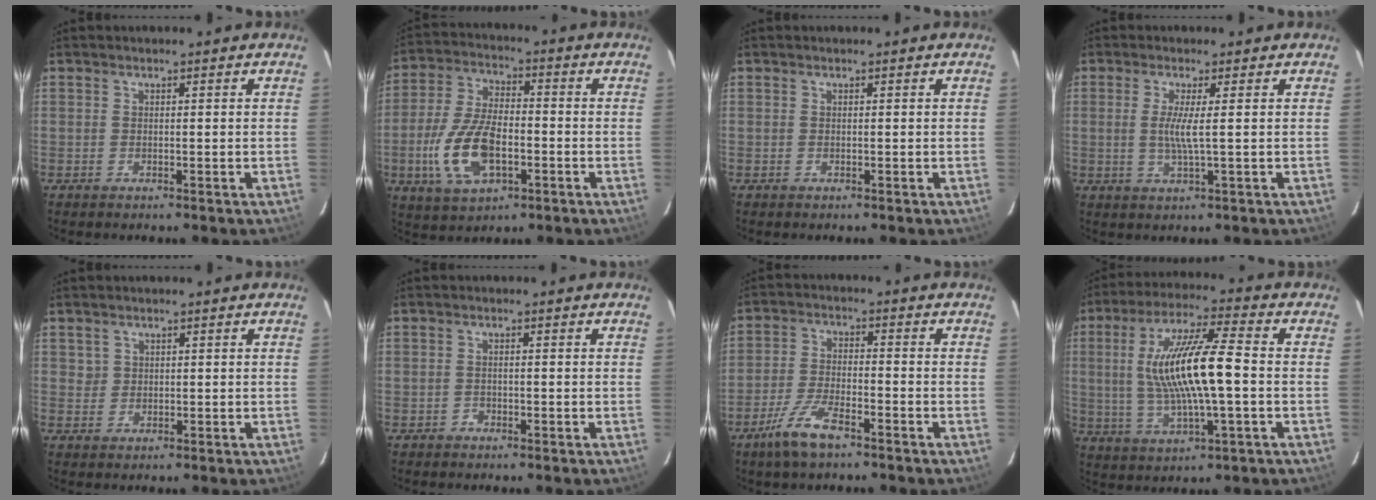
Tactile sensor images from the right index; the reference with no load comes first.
{"total": 13.9, "force": [-4.1, 6.8, 11.3], "torque": [-0.245, -0.002, -0.071]}
{"total": 0.0}
{"total": 3.9, "force": [0.3, -0.5, 3.9], "torque": [-0.075, -0.008, 0.002]}
{"total": 1.3, "force": [0.6, 1.2, 0.0], "torque": [0.007, 0.006, 0.011]}
{"total": 1.0, "force": [-0.8, 0.6, -0.1], "torque": [0.001, 0.006, -0.013]}
{"total": 8.1, "force": [-5.6, 2.2, 5.5], "torque": [-0.126, -0.006, -0.107]}
{"total": 15.2, "force": [0.0, 2.5, 15.0], "torque": [-0.284, 0.004, 0.006]}